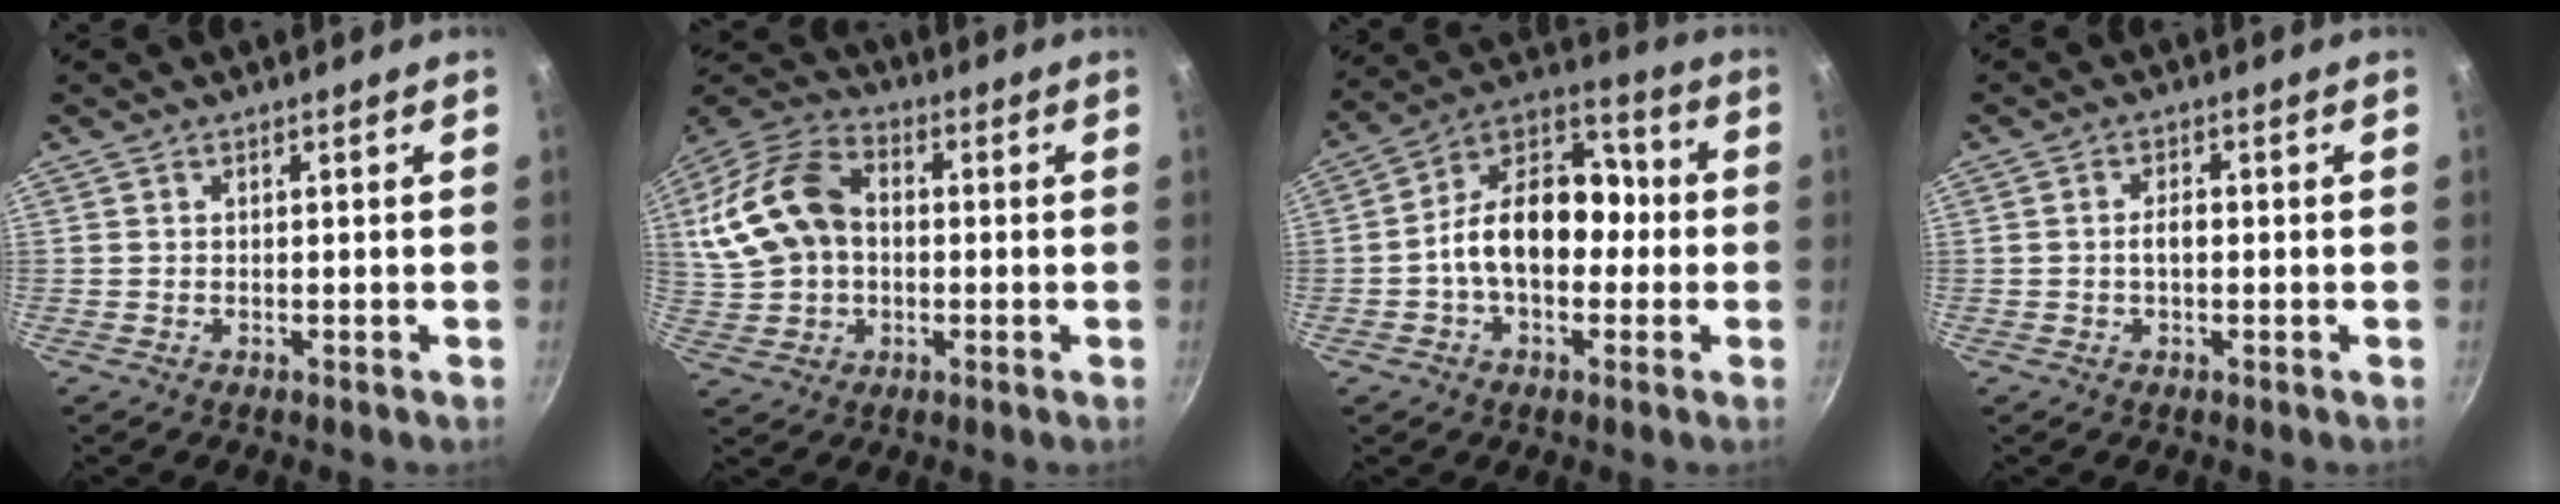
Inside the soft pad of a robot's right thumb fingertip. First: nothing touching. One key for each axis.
{"total": 17.0, "fx": 1.5, "fy": 12.2, "fz": 11.7, "tx": -0.223, "ty": 0.033, "tz": 0.022}
{"total": 16.5, "fx": -1.4, "fy": 11.2, "fz": 12.0, "tx": -0.141, "ty": 0.056, "tz": -0.043}
{"total": 2.4, "fx": -0.3, "fy": 1.3, "fz": 2.0, "tx": -0.030, "ty": 0.010, "tz": -0.006}